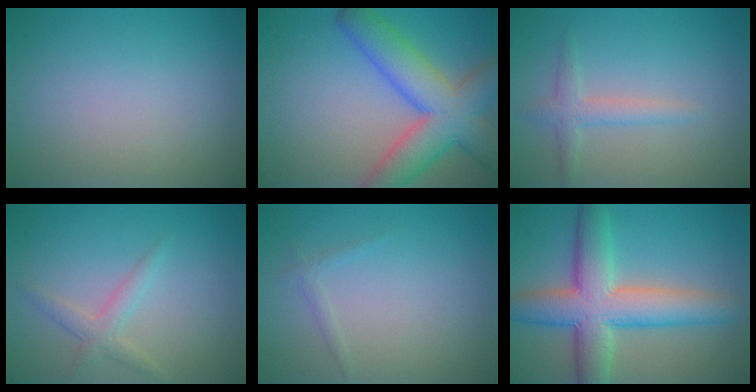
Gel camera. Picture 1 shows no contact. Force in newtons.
{"total": 9.2, "press": 9.2, "slide": 0.5}
{"total": 1.9, "press": 1.9, "slide": 0.0}
{"total": 2.0, "press": 2.0, "slide": 0.0}
{"total": 0.9, "press": 0.9, "slide": 0.1}
{"total": 9.0, "press": 9.0, "slide": 0.2}